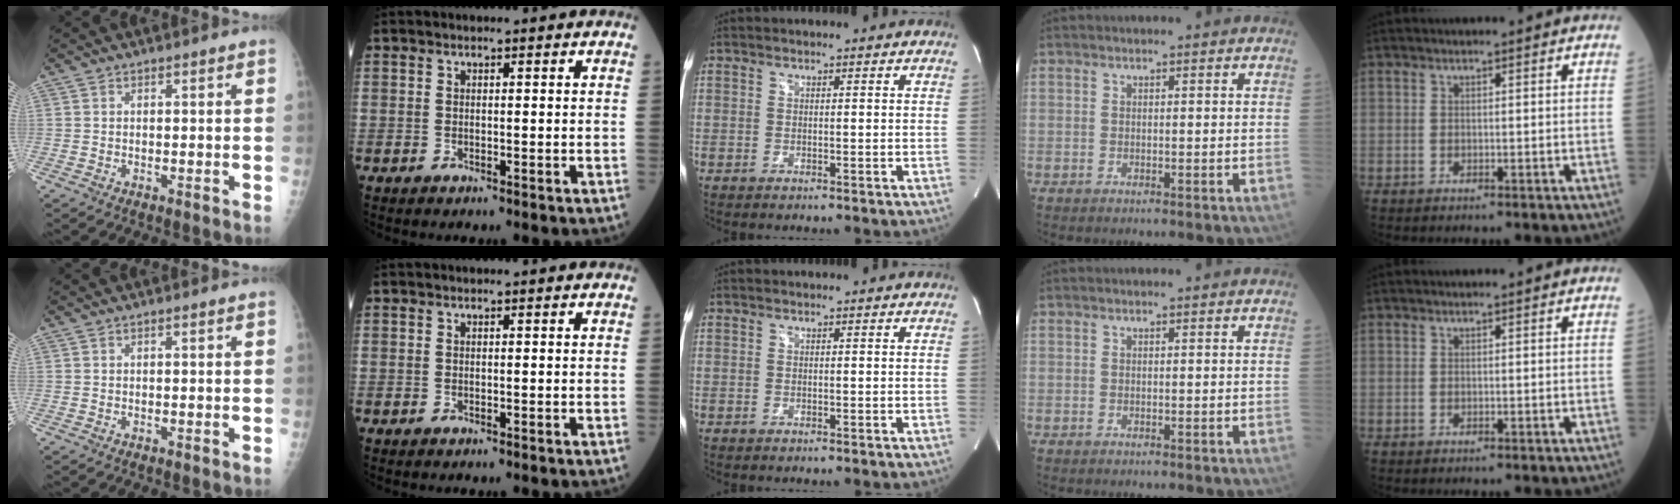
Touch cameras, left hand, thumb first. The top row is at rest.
{}